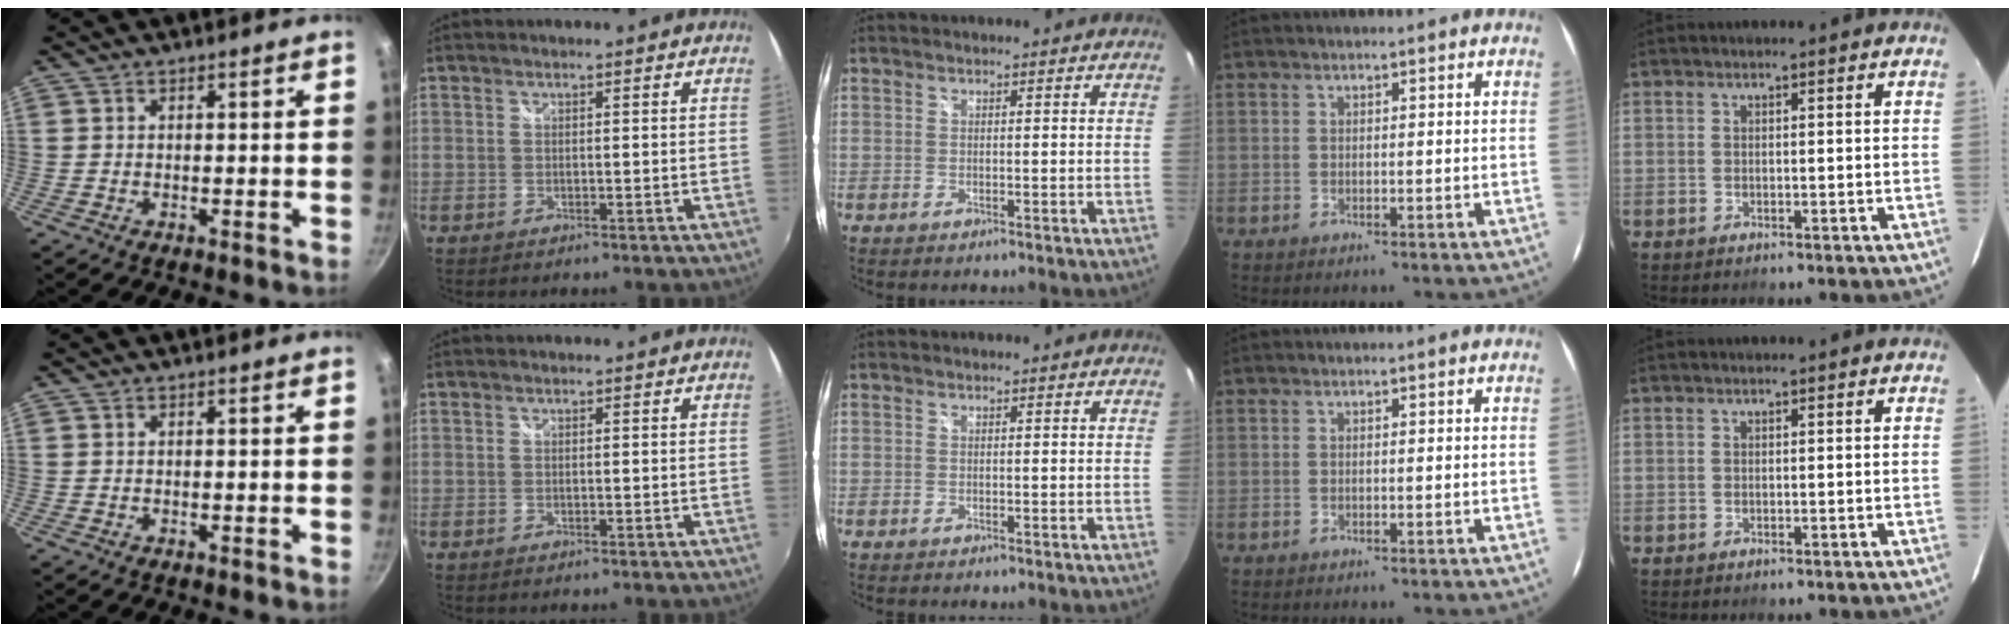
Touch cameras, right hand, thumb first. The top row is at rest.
{}